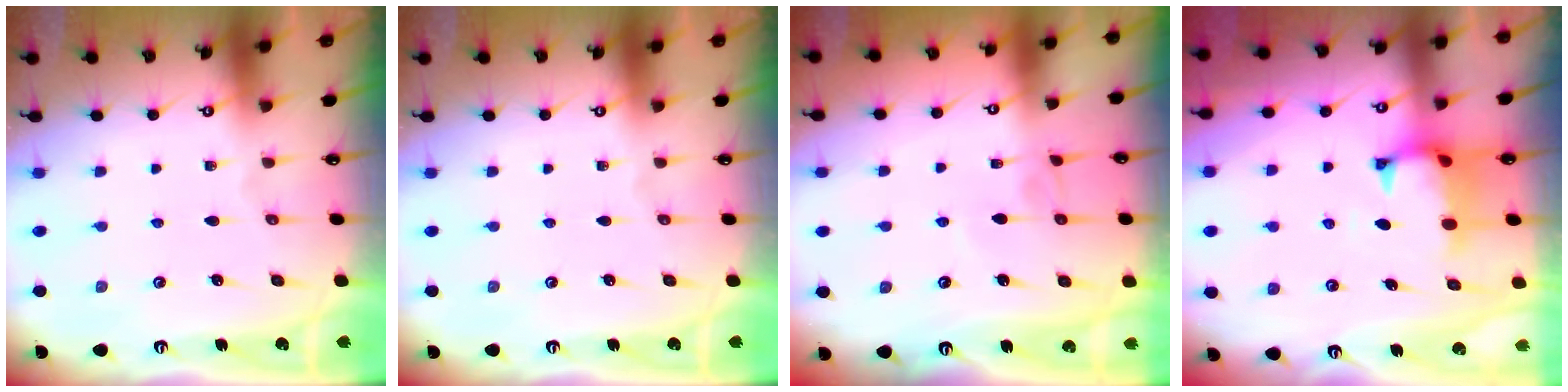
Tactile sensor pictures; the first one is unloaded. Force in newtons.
{"total": 0.0}
{"total": 3.5, "press": 3.5, "slide": 0.2}
{"total": 1.2, "press": 0.6, "slide": 1.0}